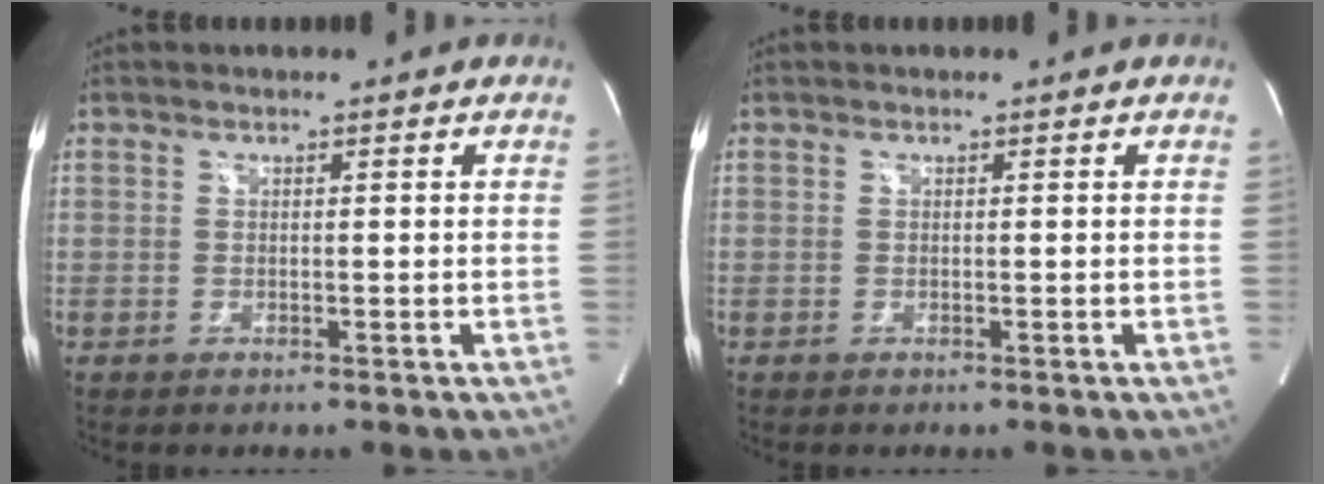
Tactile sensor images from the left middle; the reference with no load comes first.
{"total": 0.0}